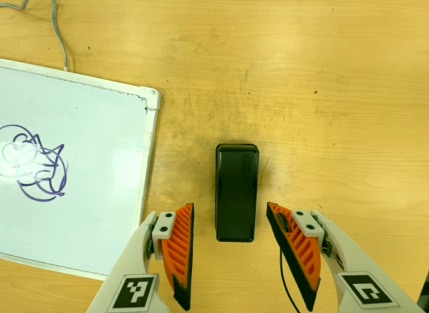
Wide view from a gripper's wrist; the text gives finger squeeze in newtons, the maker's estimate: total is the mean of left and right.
{"total": 0.0}